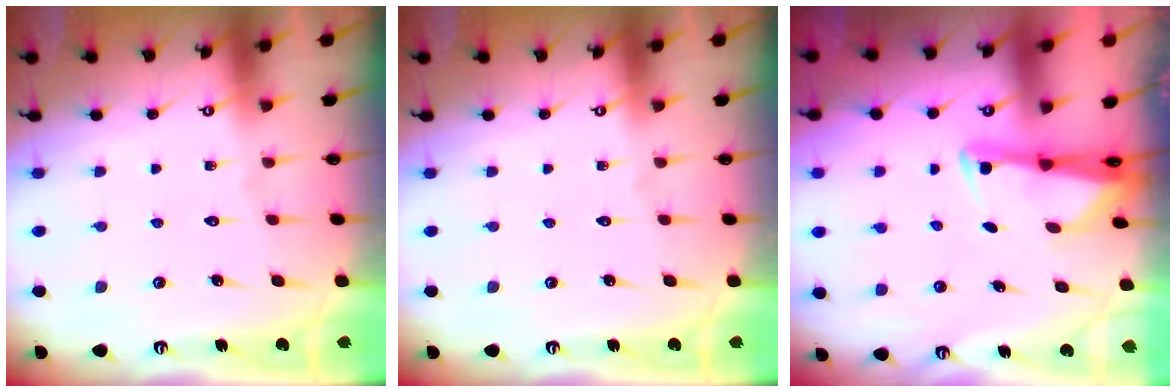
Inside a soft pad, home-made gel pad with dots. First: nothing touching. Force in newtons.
{"total": 0.0}
{"total": 2.6, "press": 2.6, "slide": 0.5}